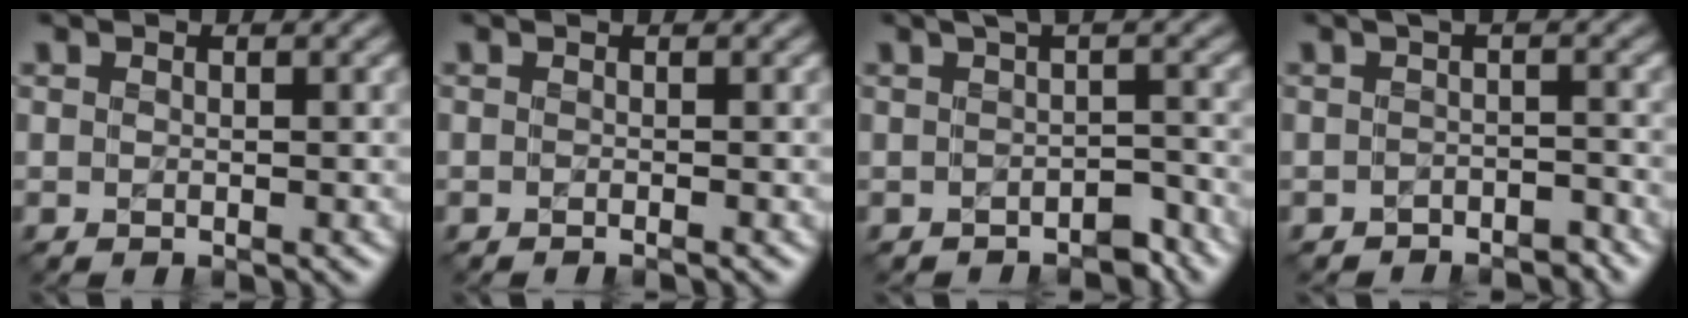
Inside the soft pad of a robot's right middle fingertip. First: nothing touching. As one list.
[{"total": 0.9, "force": [-0.3, 0.3, 0.8], "torque": [-0.006, -0.004, -0.010]}, {"total": 2.4, "force": [-1.2, 0.7, 1.9], "torque": [-0.017, 0.000, -0.017]}, {"total": 2.3, "force": [-2.0, 0.6, 1.0], "torque": [-0.012, -0.005, -0.030]}]